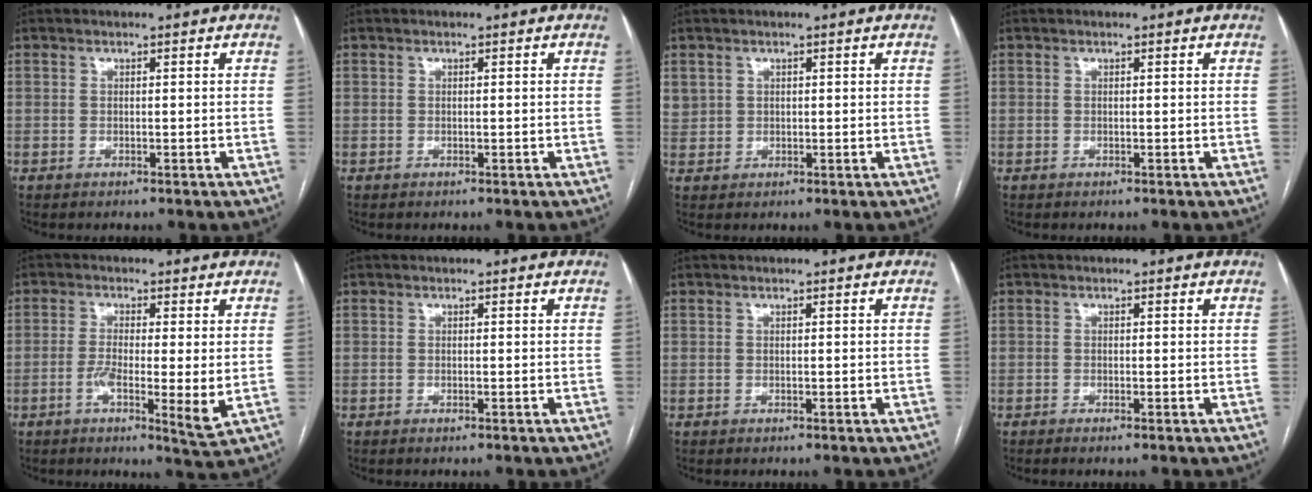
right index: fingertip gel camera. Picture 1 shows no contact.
{"total": 0.0}
{"total": 2.8, "force": [1.3, 2.4, 0.5], "torque": [-0.003, 0.009, 0.030]}
{"total": 0.0}
{"total": 6.9, "force": [-1.2, 0.9, 6.7], "torque": [-0.114, -0.013, -0.024]}
{"total": 0.0}
{"total": 0.0}
{"total": 0.7, "force": [-0.5, -0.1, 0.5], "torque": [-0.011, 0.000, -0.009]}